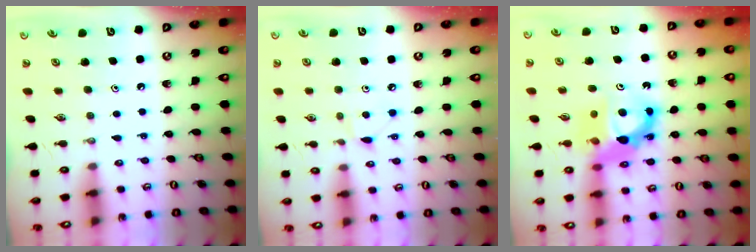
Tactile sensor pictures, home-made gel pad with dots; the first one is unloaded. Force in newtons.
{"total": 4.7, "press": 4.6, "slide": 0.5}
{"total": 11.5, "press": 11.4, "slide": 1.3}